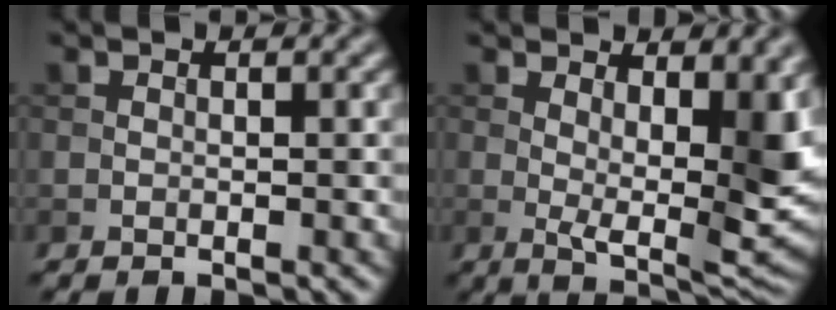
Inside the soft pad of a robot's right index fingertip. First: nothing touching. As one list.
[{"total": 9.3, "force": [1.8, 3.7, 8.4], "torque": [-0.124, -0.017, 0.033]}]